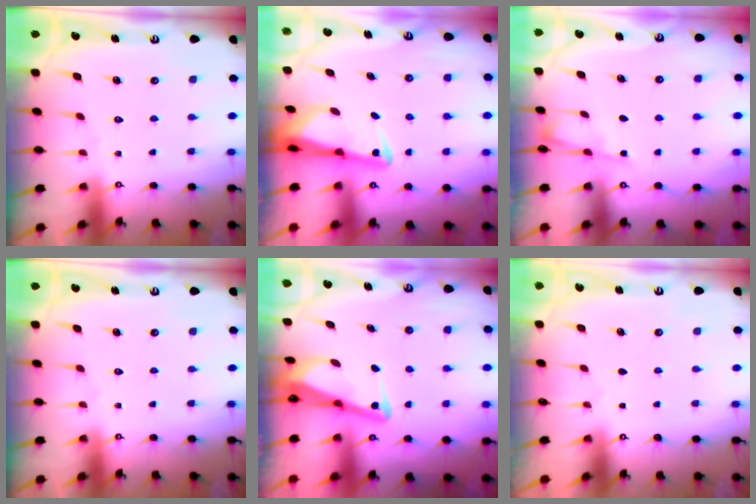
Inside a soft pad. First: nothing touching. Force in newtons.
{"total": 3.0, "press": 2.9, "slide": 0.6}
{"total": 2.3, "press": 2.3, "slide": 0.4}
{"total": 0.0}
{"total": 3.5, "press": 3.4, "slide": 0.8}
{"total": 0.9, "press": 0.9, "slide": 0.1}